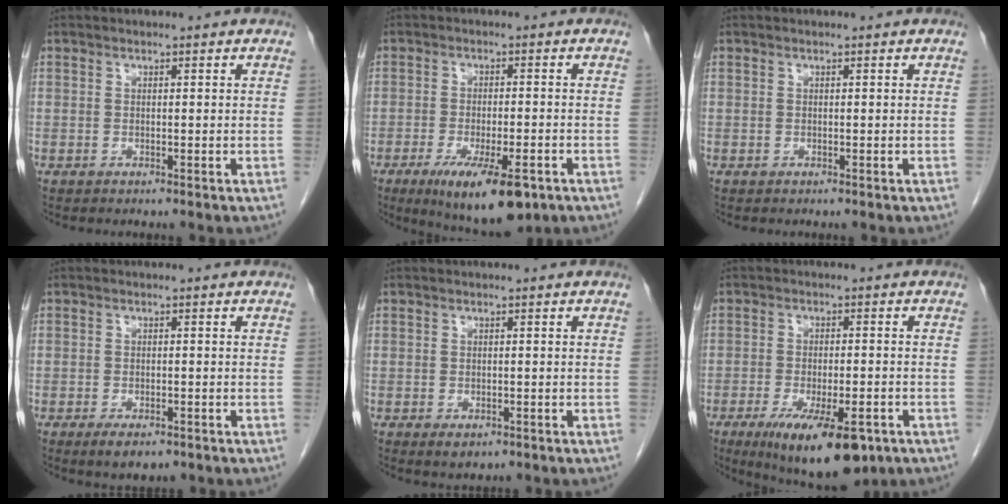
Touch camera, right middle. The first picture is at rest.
{"total": 11.6, "force": [-6.7, 3.1, 8.9], "torque": [-0.140, -0.019, -0.098]}
{"total": 0.0}
{"total": 3.6, "force": [-2.3, 1.5, 2.4], "torque": [-0.039, -0.004, -0.029]}
{"total": 2.1, "force": [-1.1, 1.2, 1.4], "torque": [-0.017, -0.001, -0.005]}
{"total": 13.4, "force": [-8.0, 3.9, 10.0], "torque": [-0.145, -0.019, -0.117]}